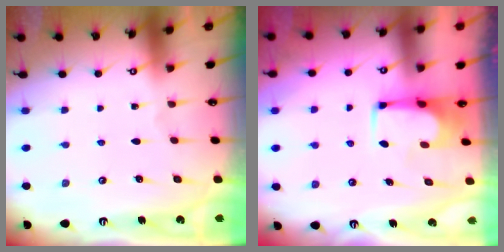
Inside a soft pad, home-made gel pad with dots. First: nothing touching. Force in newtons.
{"total": 1.5, "press": 1.5, "slide": 0.2}